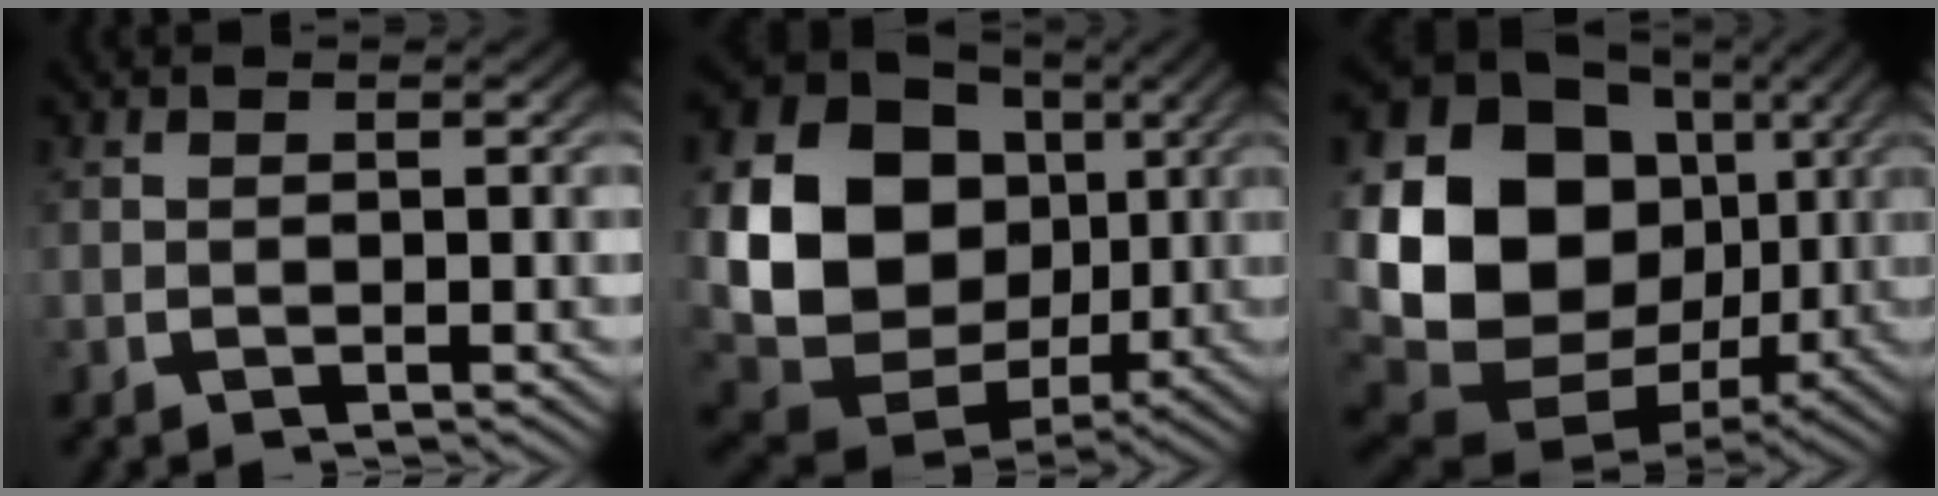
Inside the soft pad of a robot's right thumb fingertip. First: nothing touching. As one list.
[{"total": 18.9, "force": [0.3, 14.9, 11.6], "torque": [-0.264, -0.041, 0.014]}, {"total": 20.8, "force": [-0.7, 15.6, 13.8], "torque": [-0.311, -0.060, 0.017]}]